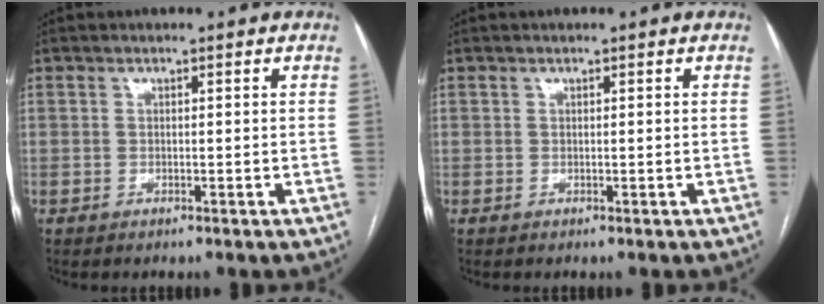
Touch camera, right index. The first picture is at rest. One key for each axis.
{"total": 0.0}